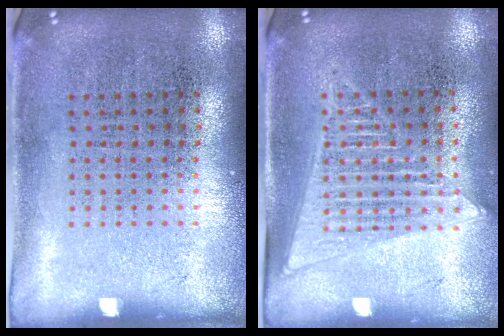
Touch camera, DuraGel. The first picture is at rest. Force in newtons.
{"total": 1.6, "press": 1.5, "slide": 0.6}